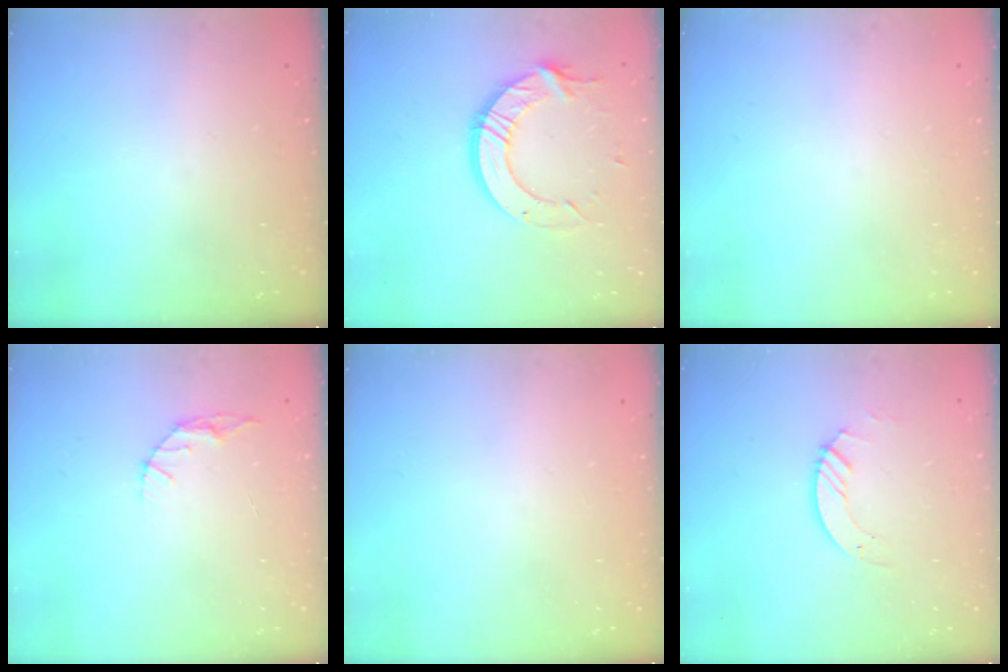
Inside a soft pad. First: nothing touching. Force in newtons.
{"total": 12.1, "press": 12.0, "slide": 0.6}
{"total": 0.0}
{"total": 3.8, "press": 3.7, "slide": 0.4}
{"total": 0.0}
{"total": 3.2, "press": 3.2, "slide": 0.1}